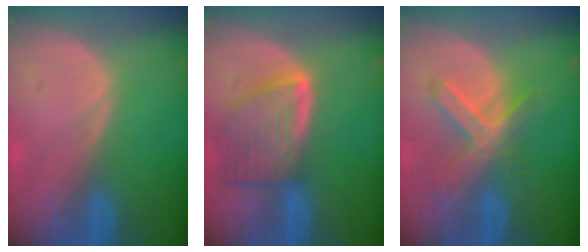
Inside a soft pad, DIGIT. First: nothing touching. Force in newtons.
{"total": 8.0, "press": 7.3, "slide": 3.4}
{"total": 7.0, "press": 6.1, "slide": 3.6}